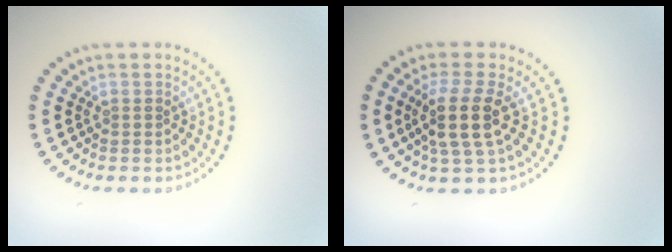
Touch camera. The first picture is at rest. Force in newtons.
{"total": 3.8, "press": 3.2, "slide": 2.1}